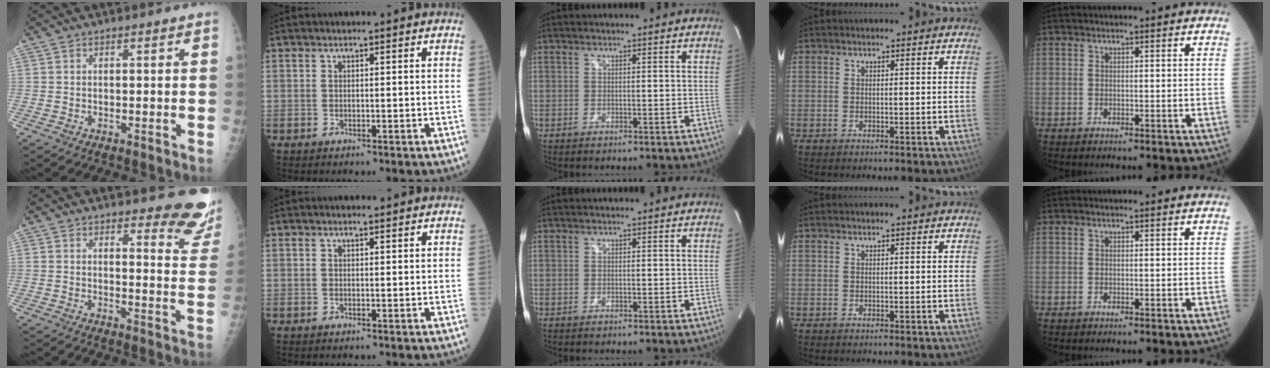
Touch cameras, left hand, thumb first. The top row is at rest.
{"thumb": {"total": 10.9, "force": [9.4, 2.9, 4.7], "torque": [-0.017, -0.074, 0.092]}, "index": {"total": 0.8, "force": [0.7, 0.1, 0.4], "torque": [-0.014, 0.000, 0.011]}}